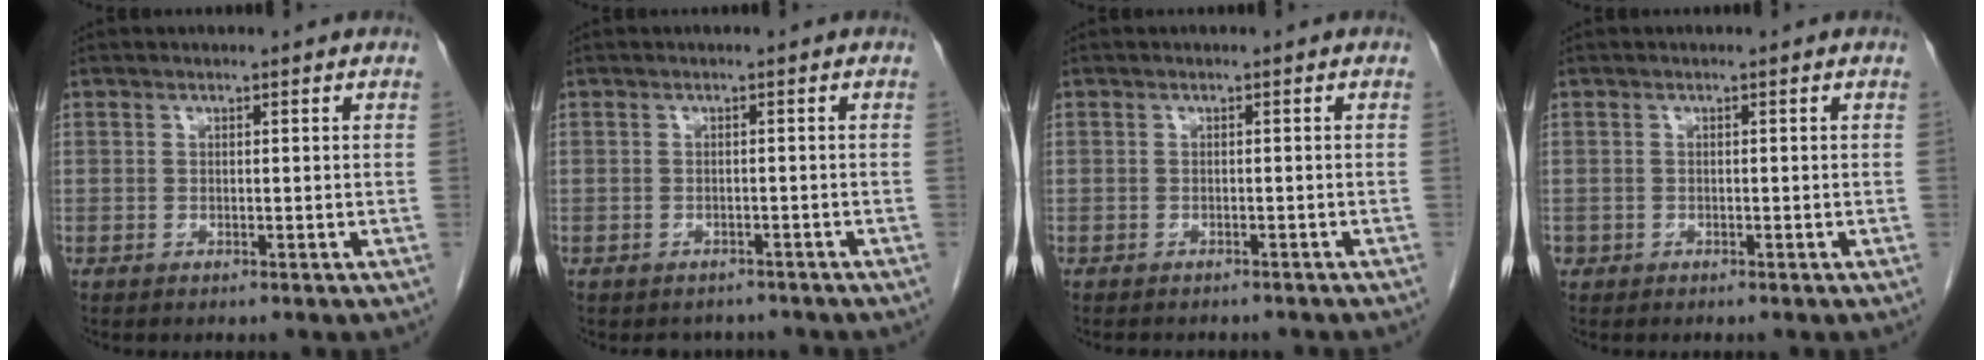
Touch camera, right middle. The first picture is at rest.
{"total": 3.2, "force": [-2.8, 1.6, 0.0], "torque": [-0.001, 0.004, -0.038]}
{"total": 5.5, "force": [-4.8, 1.8, 2.0], "torque": [-0.024, -0.001, -0.053]}
{"total": 0.5, "force": [-0.2, 0.5, 0.0], "torque": [-0.004, 0.004, -0.004]}